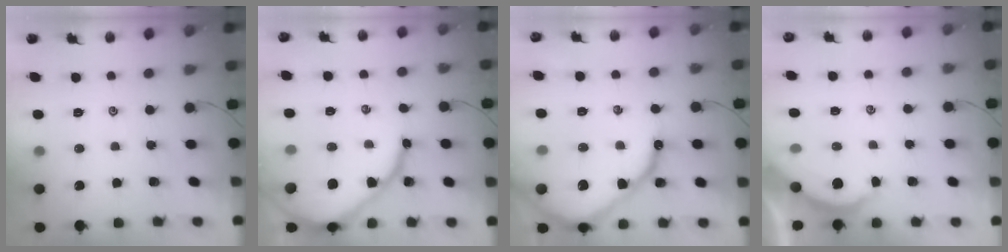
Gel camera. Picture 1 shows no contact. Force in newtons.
{"total": 12.4, "press": 12.3, "slide": 1.3}
{"total": 14.9, "press": 14.9, "slide": 1.5}
{"total": 2.3, "press": 2.3, "slide": 0.3}